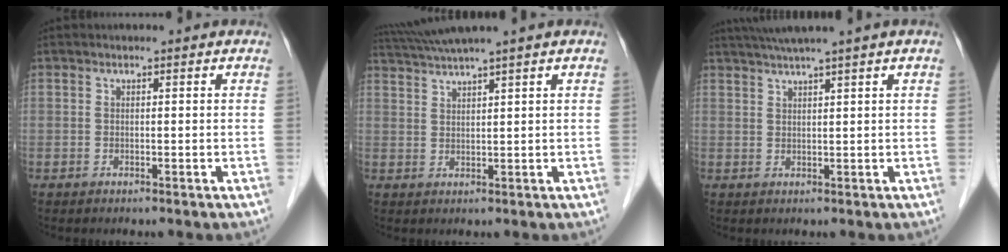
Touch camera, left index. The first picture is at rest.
{"total": 5.4, "force": [4.5, -1.8, 2.3], "torque": [-0.047, 0.015, 0.089]}
{"total": 5.5, "force": [4.3, -1.5, 3.1], "torque": [-0.048, 0.020, 0.075]}